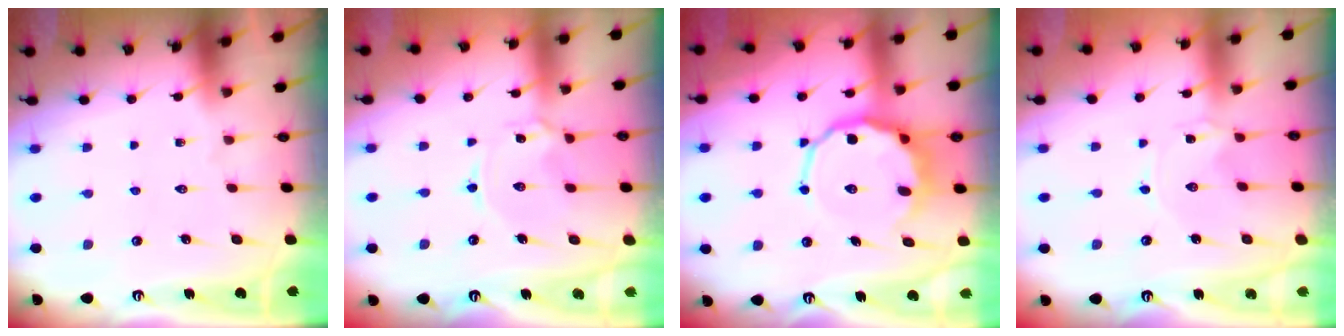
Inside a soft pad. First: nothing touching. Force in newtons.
{"total": 2.4, "press": 2.4, "slide": 0.3}
{"total": 10.1, "press": 9.5, "slide": 3.3}
{"total": 0.0}